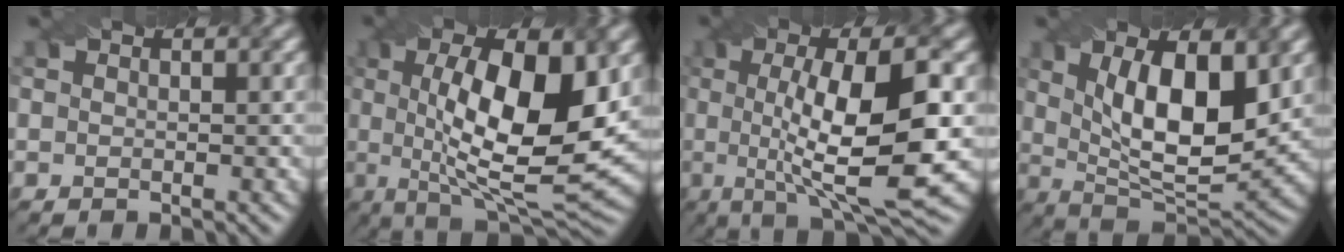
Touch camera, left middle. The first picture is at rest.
{"total": 13.2, "force": [1.5, 4.3, 12.4], "torque": [-0.189, -0.003, 0.026]}
{"total": 11.7, "force": [-0.1, 3.1, 11.3], "torque": [-0.163, 0.002, -0.001]}
{"total": 10.7, "force": [2.3, 4.1, 9.6], "torque": [-0.156, -0.007, 0.042]}